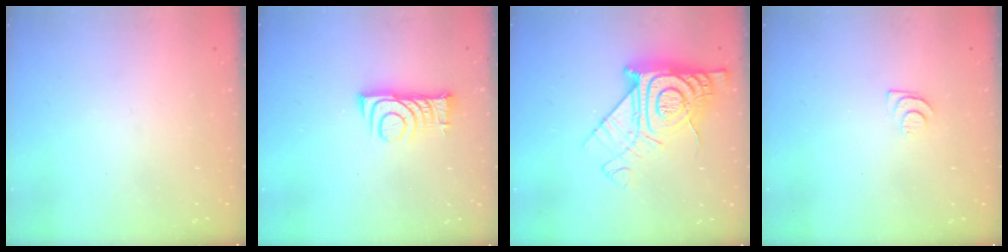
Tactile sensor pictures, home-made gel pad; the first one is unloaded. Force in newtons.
{"total": 7.9, "press": 7.8, "slide": 0.8}
{"total": 19.7, "press": 19.6, "slide": 1.6}
{"total": 4.8, "press": 4.7, "slide": 0.6}